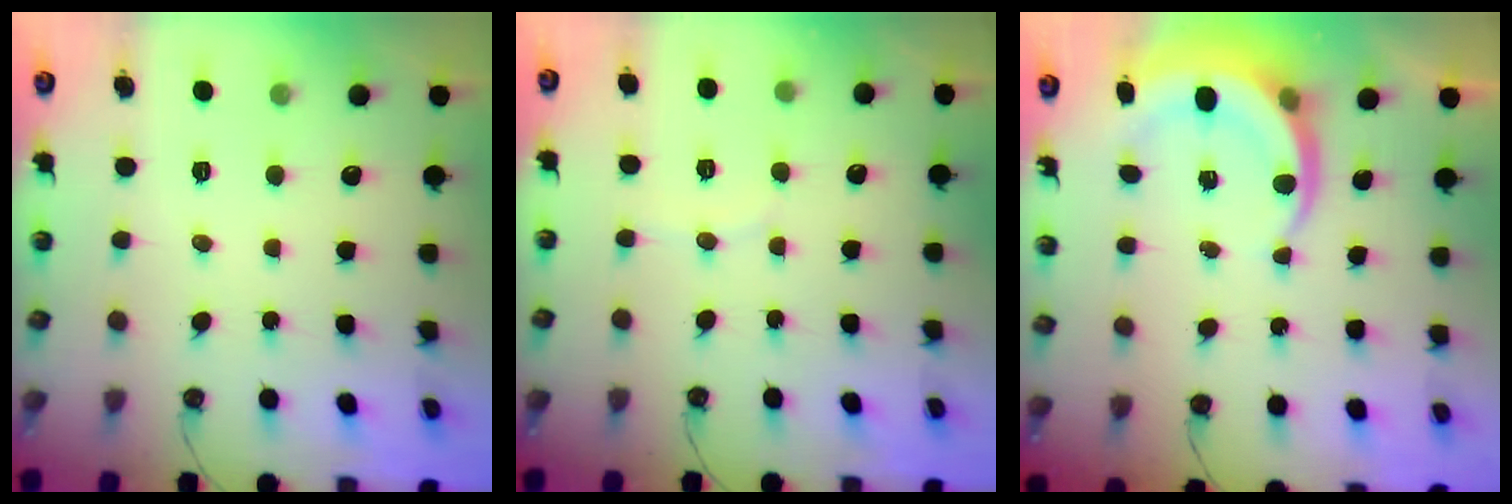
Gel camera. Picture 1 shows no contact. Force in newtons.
{"total": 2.3, "press": 2.3, "slide": 0.3}
{"total": 6.2, "press": 6.1, "slide": 0.6}